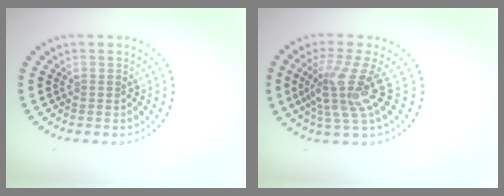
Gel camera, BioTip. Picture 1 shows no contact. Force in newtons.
{"total": 4.6, "press": 3.3, "slide": 3.3}